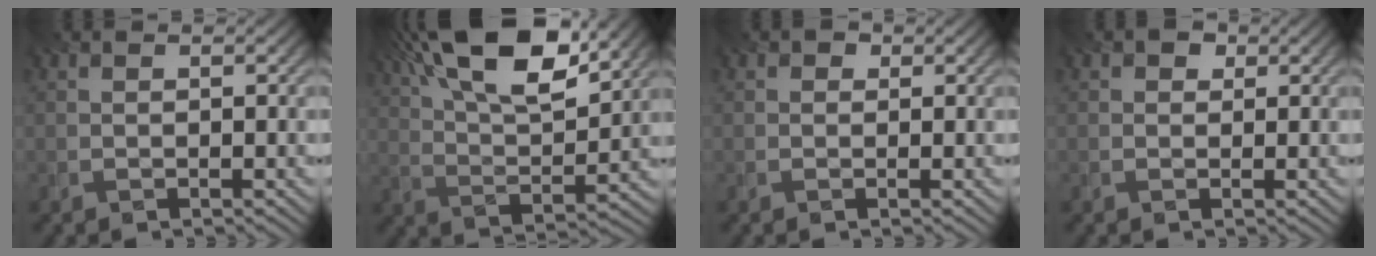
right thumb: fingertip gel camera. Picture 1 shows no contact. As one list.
[{"total": 15.9, "force": [9.5, 5.5, 11.4], "torque": [-0.223, 0.022, 0.148]}, {"total": 0.8, "force": [0.1, 0.8, 0.1], "torque": [0.003, -0.003, -0.001]}, {"total": 1.2, "force": [0.3, 1.1, 0.3], "torque": [0.000, -0.001, 0.001]}]